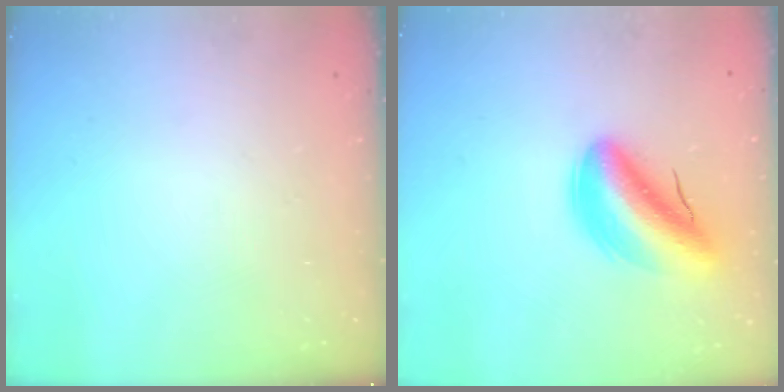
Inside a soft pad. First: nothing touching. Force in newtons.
{"total": 9.0, "press": 8.4, "slide": 3.2}